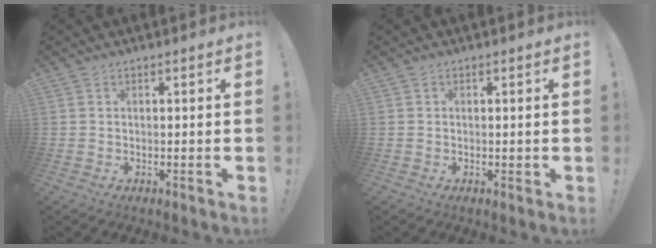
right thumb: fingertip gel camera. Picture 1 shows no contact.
{"total": 0.7, "force": [0.2, 0.6, 0.4], "torque": [-0.002, 0.001, 0.002]}